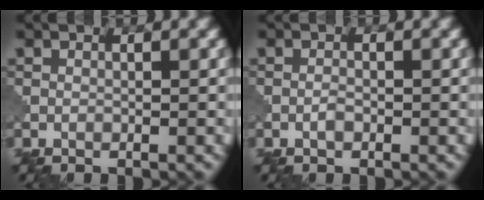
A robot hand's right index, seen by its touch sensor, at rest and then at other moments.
{"total": 0.8, "force": [-0.4, 0.3, 0.6], "torque": [-0.013, 0.001, -0.009]}